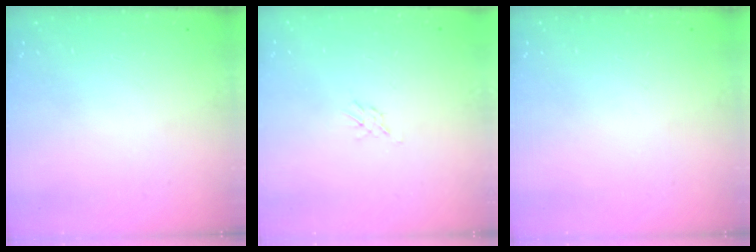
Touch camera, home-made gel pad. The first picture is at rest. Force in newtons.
{"total": 1.4, "press": 1.4, "slide": 0.2}
{"total": 0.0}